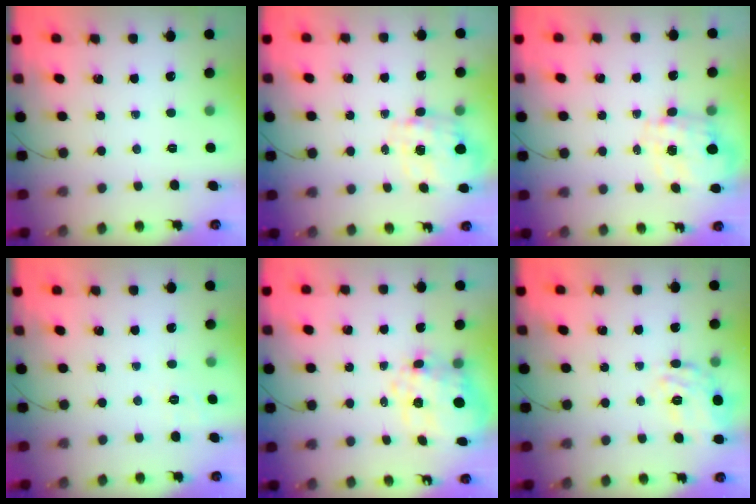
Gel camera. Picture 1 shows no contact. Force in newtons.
{"total": 2.5, "press": 2.3, "slide": 1.0}
{"total": 2.8, "press": 2.6, "slide": 1.2}
{"total": 1.9, "press": 0.7, "slide": 1.7}
{"total": 12.9, "press": 12.7, "slide": 2.8}
{"total": 12.4, "press": 12.2, "slide": 1.9}